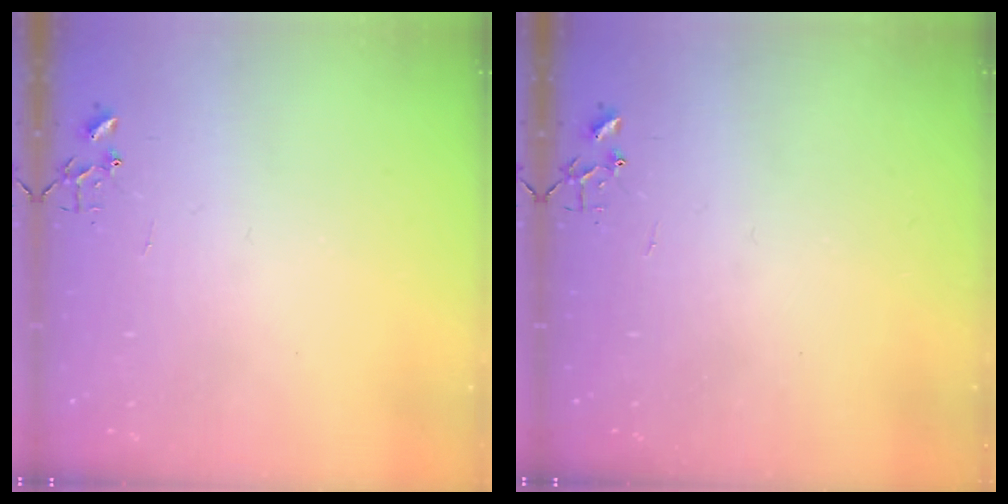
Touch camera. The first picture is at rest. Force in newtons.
{"total": 0.0}